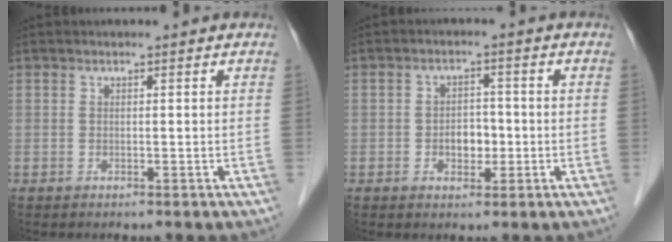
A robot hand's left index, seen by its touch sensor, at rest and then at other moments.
{"total": 3.6, "force": [-0.9, 2.5, 2.5], "torque": [-0.039, 0.007, -0.012]}